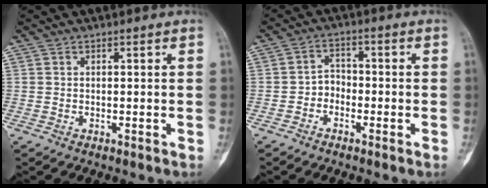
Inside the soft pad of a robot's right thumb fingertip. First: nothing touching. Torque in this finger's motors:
{"motor_torque": [0.03, 0.03, 0.20, -0.46, 0.07]}